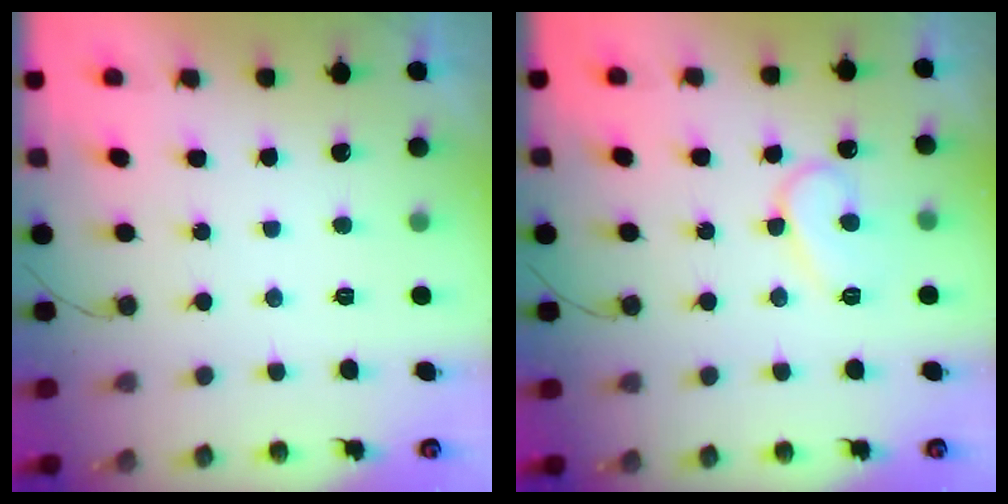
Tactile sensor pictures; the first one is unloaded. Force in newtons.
{"total": 10.0, "press": 9.9, "slide": 1.0}